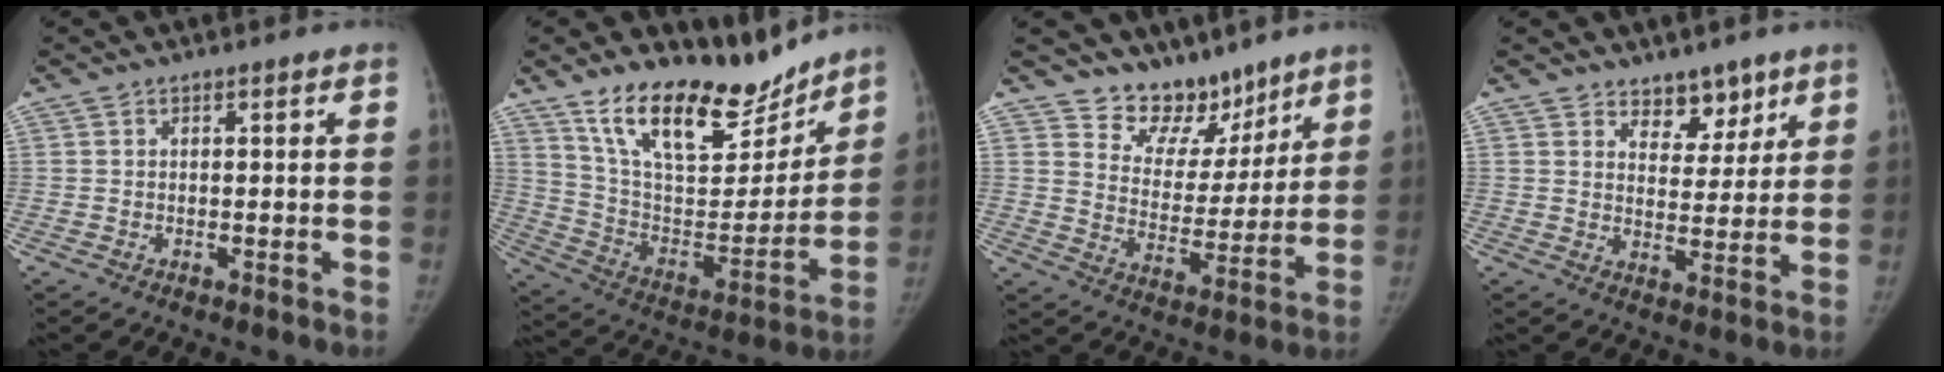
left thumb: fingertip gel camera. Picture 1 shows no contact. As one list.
[{"total": 21.9, "force": [16.9, 8.9, 10.9], "torque": [-0.127, -0.093, 0.289]}, {"total": 10.9, "force": [9.1, 5.8, 1.3], "torque": [0.035, -0.077, 0.161]}, {"total": 6.2, "force": [4.6, 3.6, 1.9], "torque": [0.010, -0.033, 0.074]}]